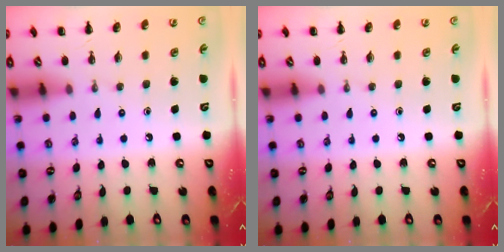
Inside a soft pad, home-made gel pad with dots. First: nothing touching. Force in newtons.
{"total": 0.0}